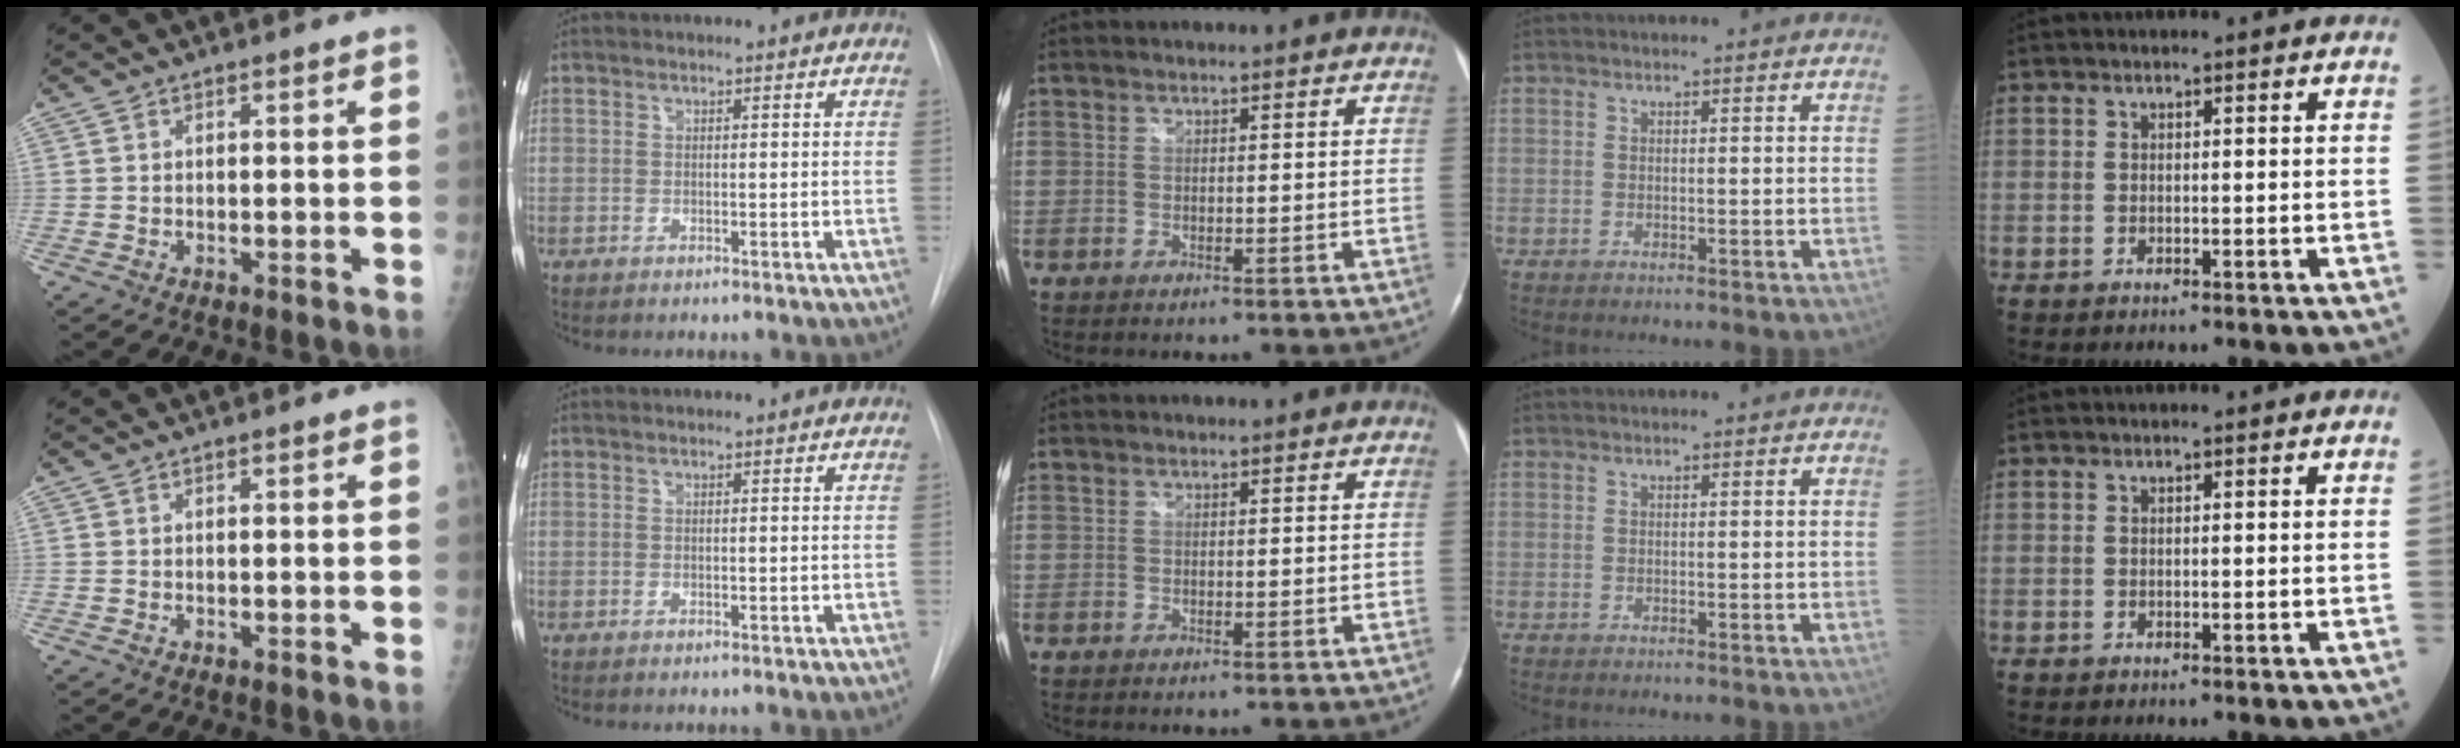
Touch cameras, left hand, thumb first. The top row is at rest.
{}